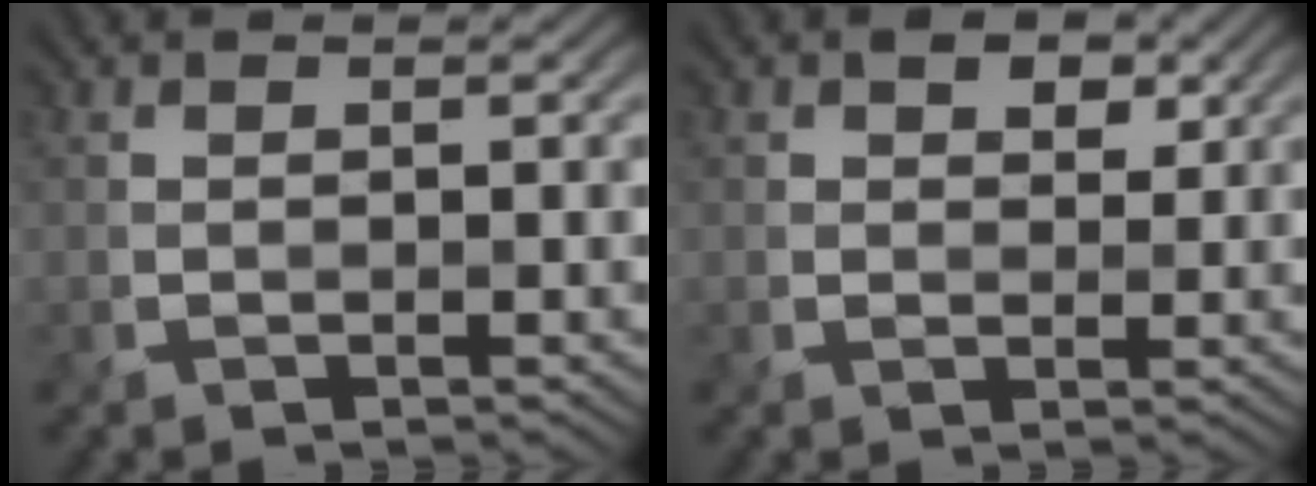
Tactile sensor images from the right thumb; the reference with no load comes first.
{"total": 3.2, "force": [1.6, 2.1, 1.7], "torque": [-0.029, 0.000, 0.020]}